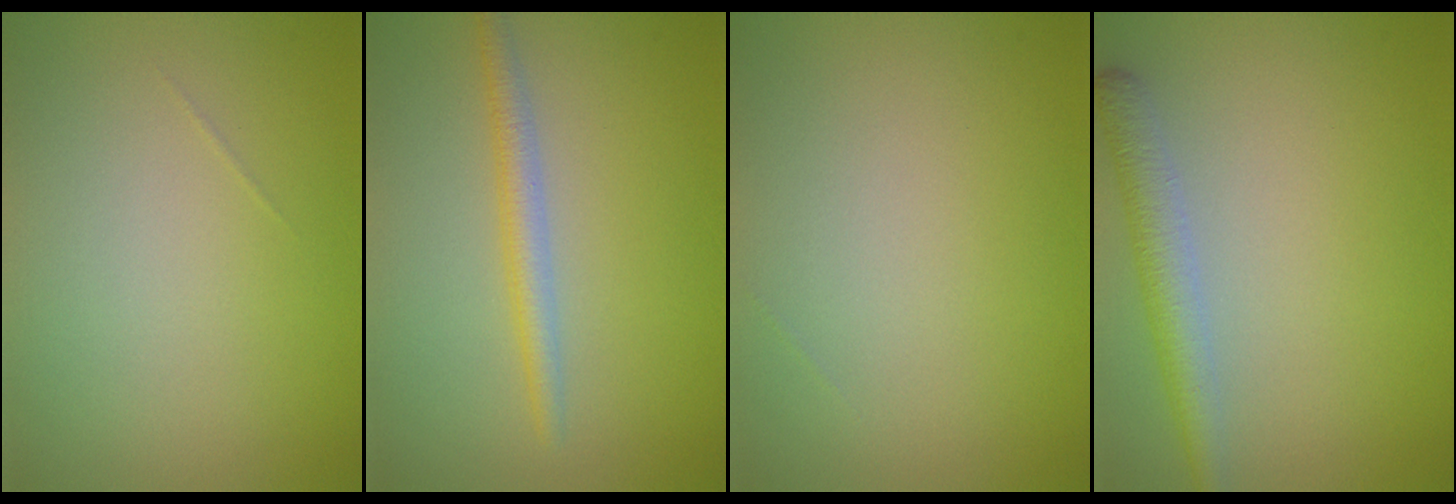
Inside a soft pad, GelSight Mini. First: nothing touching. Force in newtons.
{"total": 2.1, "press": 2.1, "slide": 0.1}
{"total": 0.0}
{"total": 3.3, "press": 3.3, "slide": 0.1}